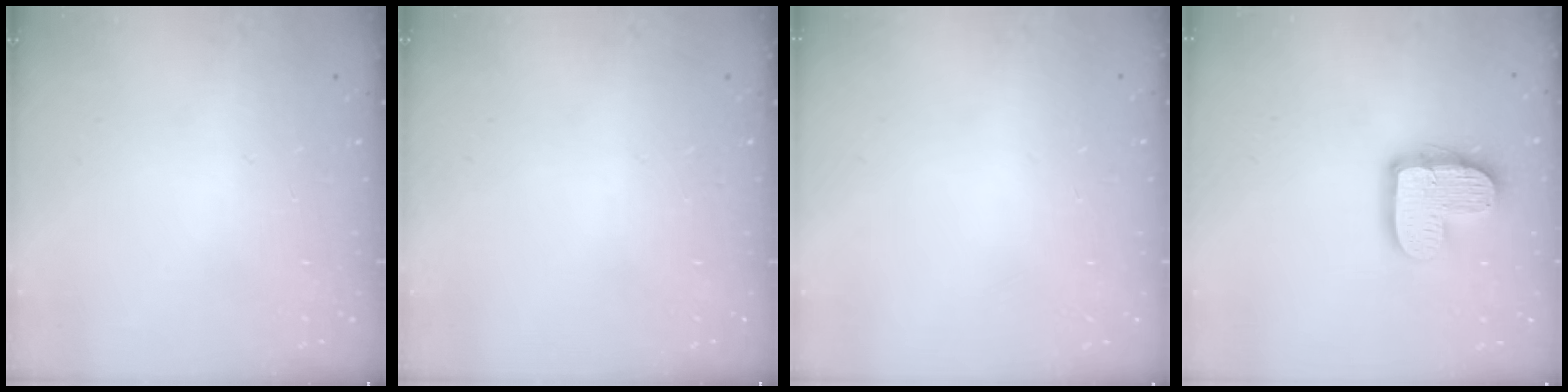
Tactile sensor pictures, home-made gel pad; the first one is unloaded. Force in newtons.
{"total": 0.0}
{"total": 0.0}
{"total": 14.5, "press": 14.4, "slide": 1.3}